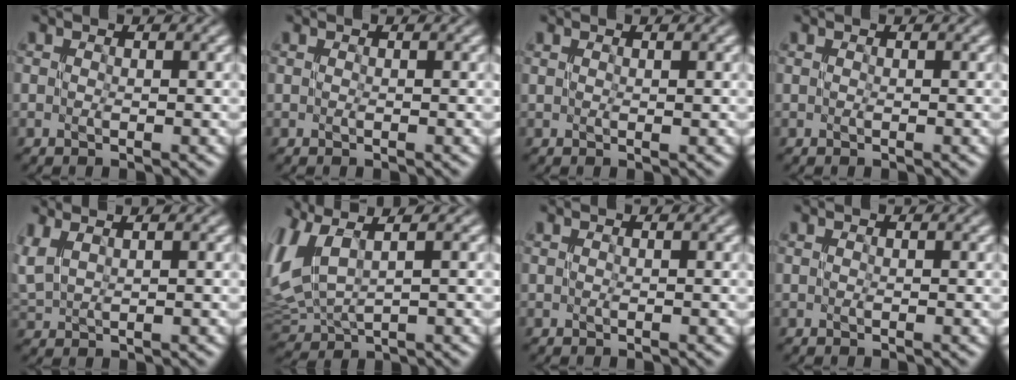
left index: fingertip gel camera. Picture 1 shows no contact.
{"total": 0.0}
{"total": 0.0}
{"total": 0.0}
{"total": 2.1, "force": [1.6, 0.6, 1.2], "torque": [-0.032, 0.006, 0.033]}
{"total": 5.5, "force": [2.5, 2.7, 4.1], "torque": [-0.110, 0.014, 0.050]}
{"total": 0.0}
{"total": 0.0}